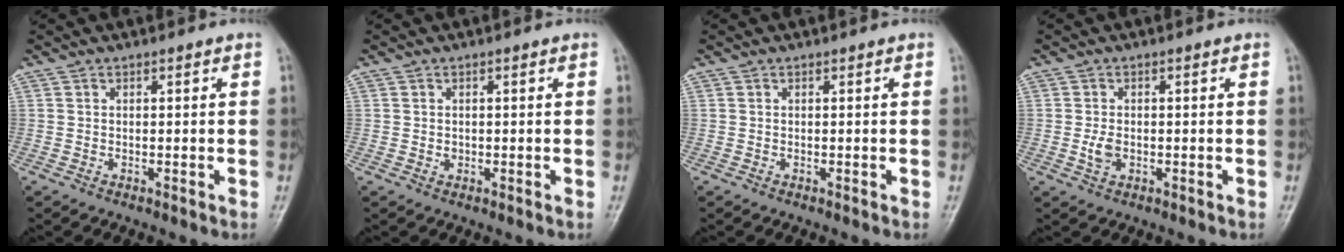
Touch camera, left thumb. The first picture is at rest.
{"total": 0.9, "force": [0.0, 0.8, 0.5], "torque": [-0.005, 0.002, 0.002]}
{"total": 0.0}
{"total": 2.6, "force": [-0.5, 1.7, 1.9], "torque": [-0.037, 0.002, -0.009]}